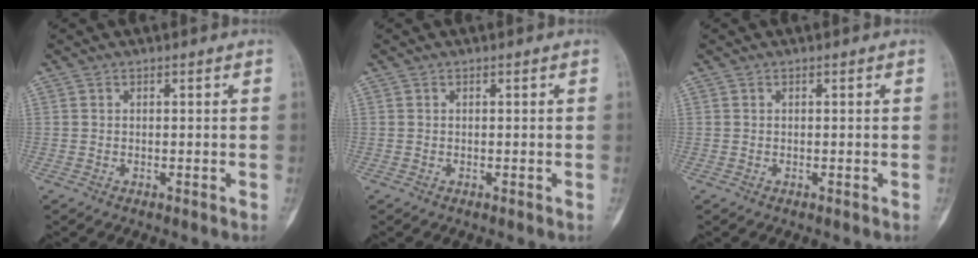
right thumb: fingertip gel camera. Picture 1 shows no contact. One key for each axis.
{"total": 0.0}
{"total": 0.0}